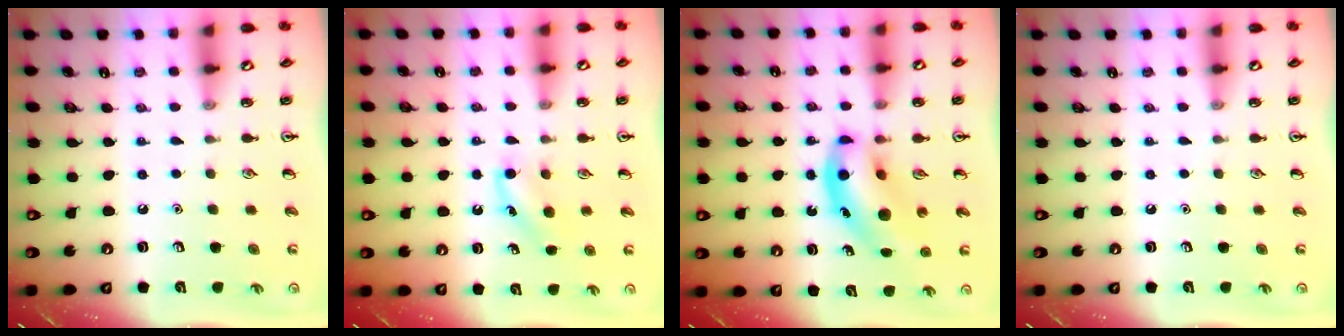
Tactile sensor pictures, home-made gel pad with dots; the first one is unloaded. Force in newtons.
{"total": 5.1, "press": 4.8, "slide": 1.6}
{"total": 11.5, "press": 11.0, "slide": 3.1}
{"total": 0.0}